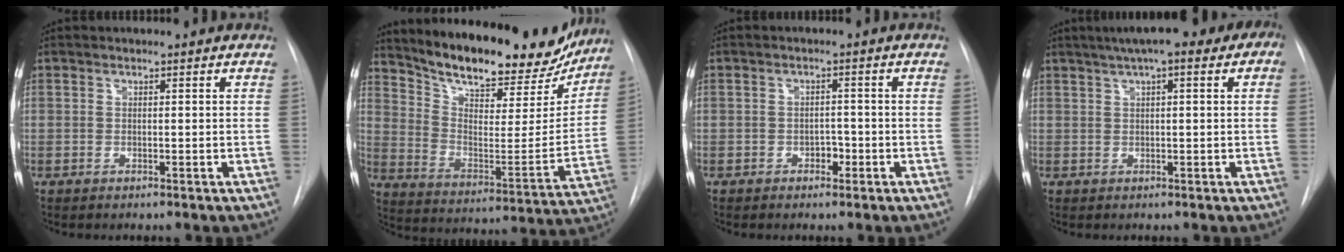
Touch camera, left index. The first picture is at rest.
{"total": 24.5, "force": [21.0, 7.4, 10.2], "torque": [-0.160, -0.023, 0.297]}
{"total": 1.9, "force": [-0.9, 1.3, 1.1], "torque": [-0.012, 0.006, -0.013]}
{"total": 9.7, "force": [5.3, 2.4, 7.8], "torque": [-0.106, 0.042, 0.063]}